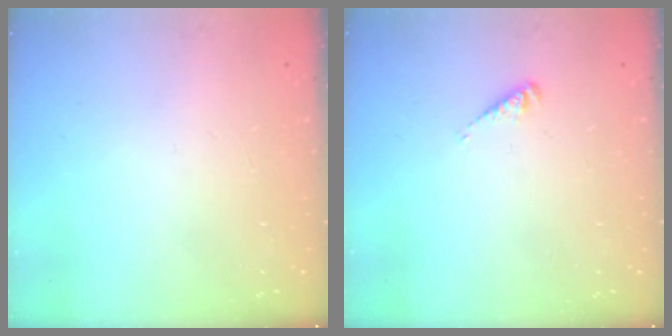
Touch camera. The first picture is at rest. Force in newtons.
{"total": 2.5, "press": 2.4, "slide": 0.5}